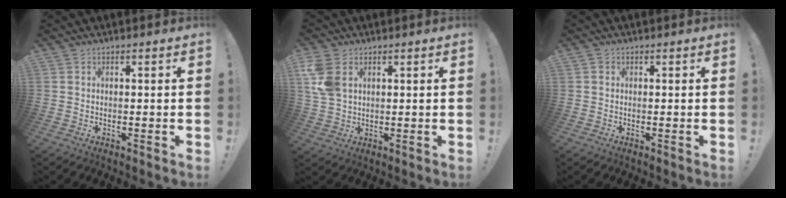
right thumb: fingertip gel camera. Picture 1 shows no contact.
{"total": 8.0, "force": [3.2, 5.3, 5.0], "torque": [-0.110, -0.007, 0.063]}
{"total": 0.6, "force": [0.1, 0.6, -0.1], "torque": [0.002, 0.003, 0.001]}